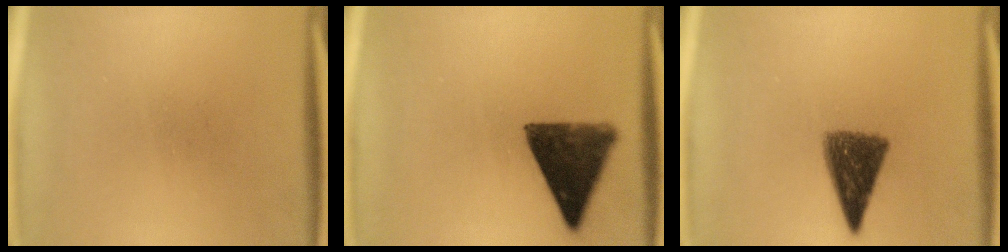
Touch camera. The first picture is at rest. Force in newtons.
{"total": 11.5}
{"total": 9.0}